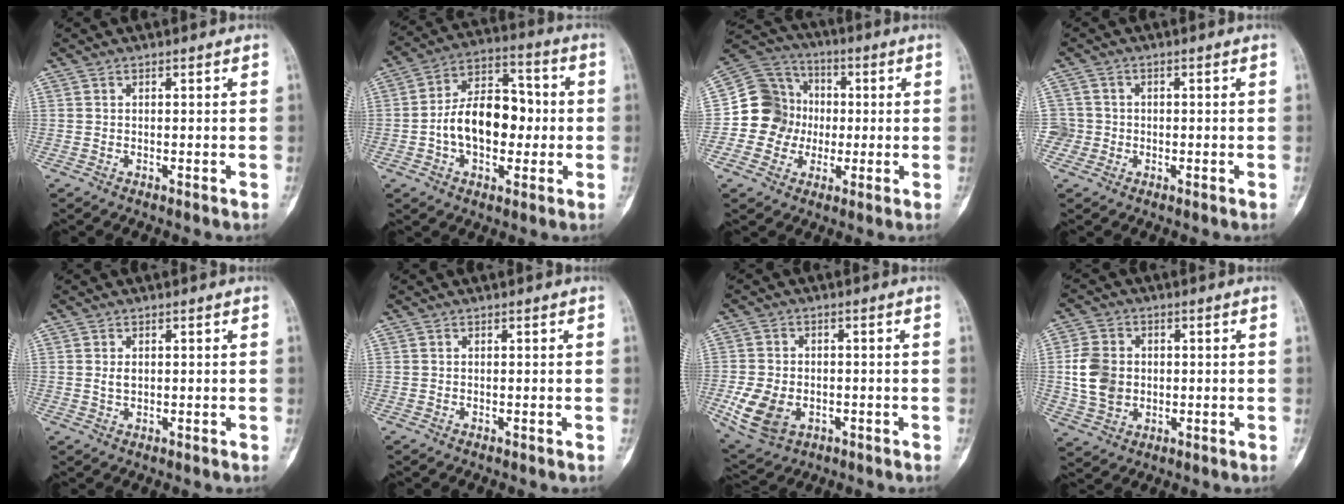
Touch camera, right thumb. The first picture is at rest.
{"total": 14.6, "force": [-1.4, 9.4, 11.1], "torque": [-0.153, 0.041, -0.026]}
{"total": 12.3, "force": [-0.8, 11.8, 3.6], "torque": [-0.022, 0.030, -0.022]}
{"total": 3.2, "force": [-0.6, 3.1, -0.3], "torque": [0.025, 0.012, -0.017]}
{"total": 1.7, "force": [0.3, 1.1, 1.2], "torque": [-0.019, -0.002, 0.008]}
{"total": 0.0}
{"total": 9.3, "force": [-2.7, 6.6, 6.0], "torque": [-0.111, 0.005, -0.039]}
{"total": 9.0, "force": [0.2, 7.2, 5.4], "torque": [-0.091, 0.002, 0.007]}